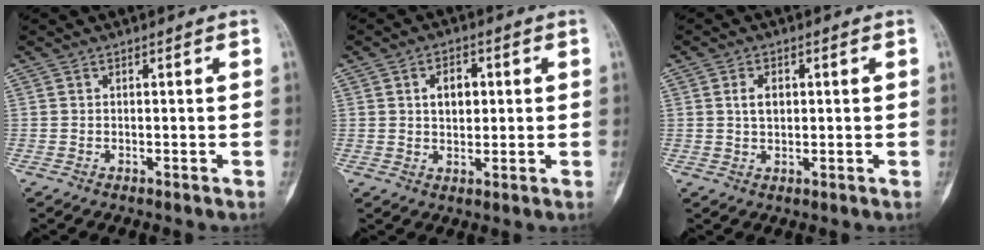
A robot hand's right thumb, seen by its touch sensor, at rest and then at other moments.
{"total": 5.3, "force": [1.2, 3.6, 3.8], "torque": [-0.040, -0.001, 0.018]}
{"total": 3.3, "force": [0.8, 2.2, 2.4], "torque": [-0.036, 0.001, 0.014]}